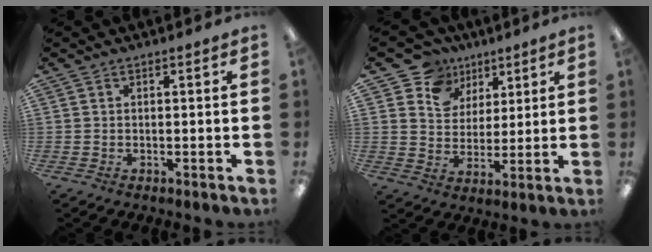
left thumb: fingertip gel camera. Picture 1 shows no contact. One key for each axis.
{"total": 10.1, "fx": 6.1, "fy": 8.0, "fz": 1.1, "tx": -0.036, "ty": -0.051, "tz": 0.116}